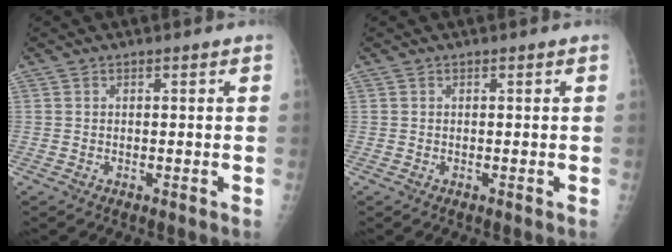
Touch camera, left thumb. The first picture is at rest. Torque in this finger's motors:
{"motor_torque": [0.00, 0.00, -0.01, -0.01, 0.00]}